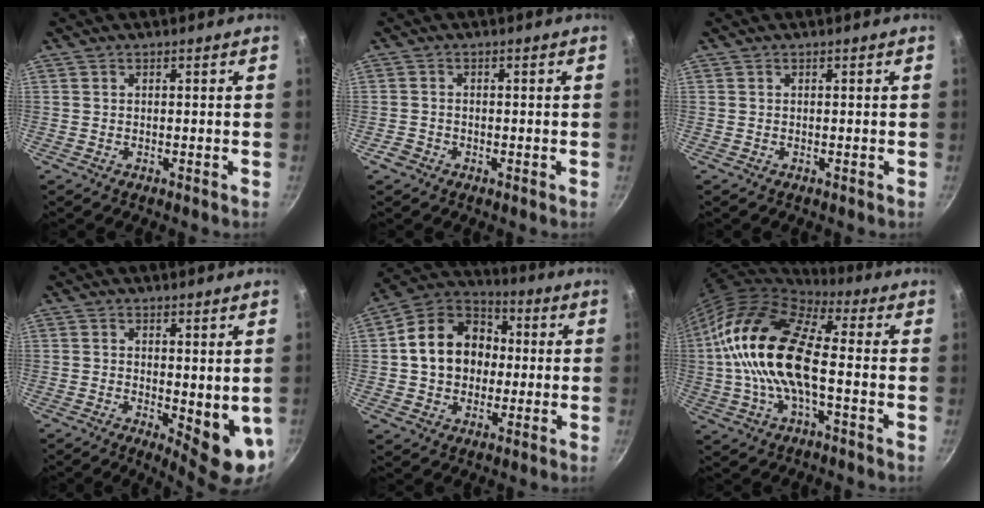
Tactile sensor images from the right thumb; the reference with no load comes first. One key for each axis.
{"total": 1.8, "fx": -1.1, "fy": 1.4, "fz": 0.5, "tx": -0.008, "ty": 0.009, "tz": -0.019}
{"total": 0.0}
{"total": 8.4, "fx": -0.3, "fy": 3.2, "fz": 7.7, "tx": -0.095, "ty": -0.018, "tz": 0.003}
{"total": 16.0, "fx": 1.1, "fy": 12.8, "fz": 9.5, "tx": -0.129, "ty": 0.030, "tz": 0.005}
{"total": 18.0, "fx": -0.3, "fy": 8.0, "fz": 16.1, "tx": -0.288, "ty": 0.027, "tz": -0.017}